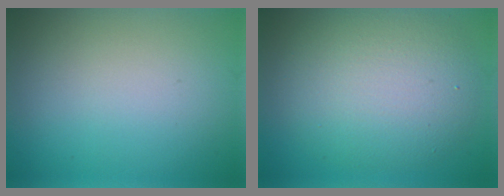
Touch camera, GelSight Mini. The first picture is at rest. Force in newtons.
{"total": 7.3, "press": 7.3, "slide": 0.4}